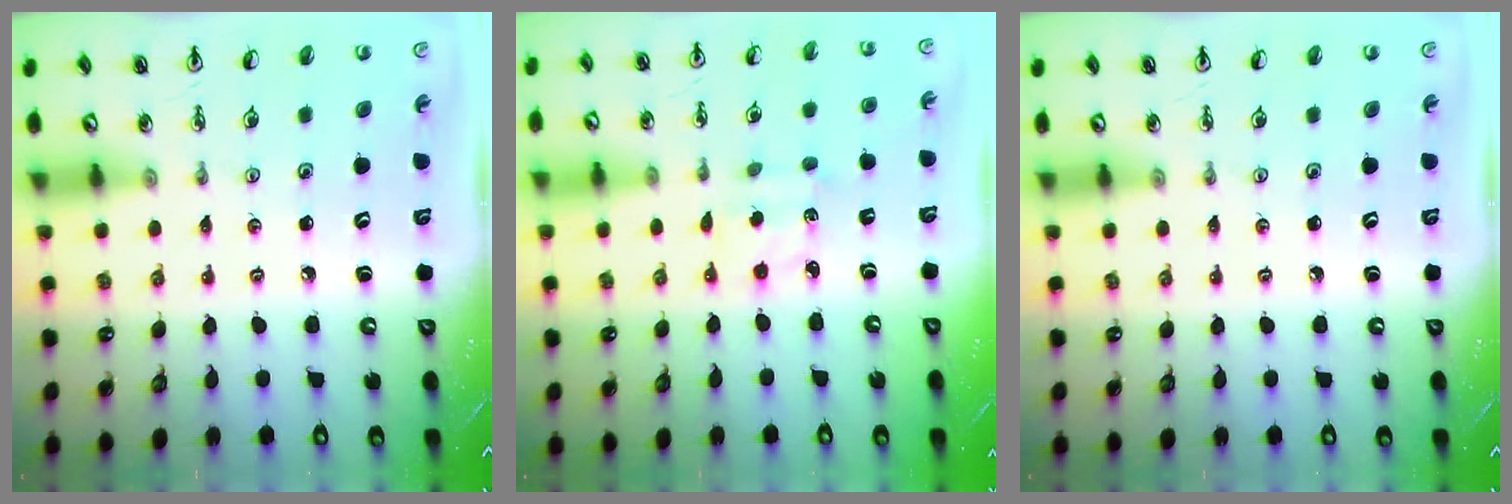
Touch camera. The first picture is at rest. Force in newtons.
{"total": 1.9, "press": 1.8, "slide": 0.6}
{"total": 0.0}